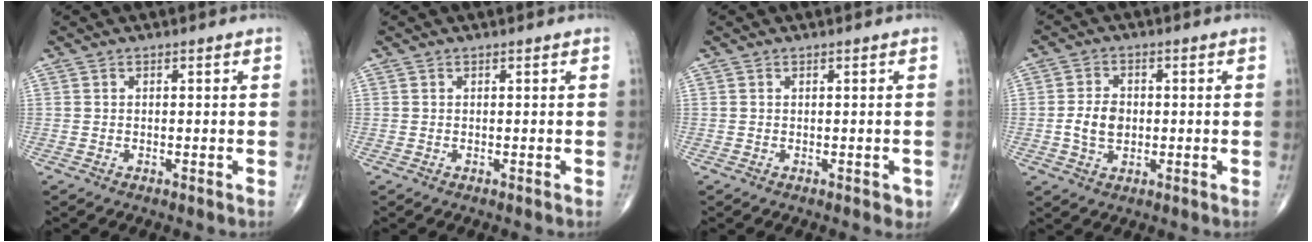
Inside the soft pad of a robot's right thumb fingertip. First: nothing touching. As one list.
[{"total": 0.0}, {"total": 1.2, "force": [-0.3, 0.8, 0.9], "torque": [0.000, 0.001, -0.002]}, {"total": 5.6, "force": [-0.5, 4.0, 3.9], "torque": [-0.066, 0.005, -0.008]}]